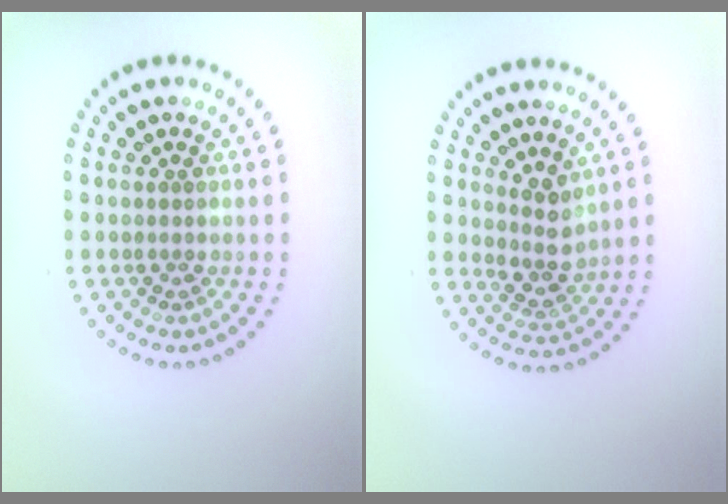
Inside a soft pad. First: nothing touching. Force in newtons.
{"total": 2.6, "press": 2.1, "slide": 1.6}